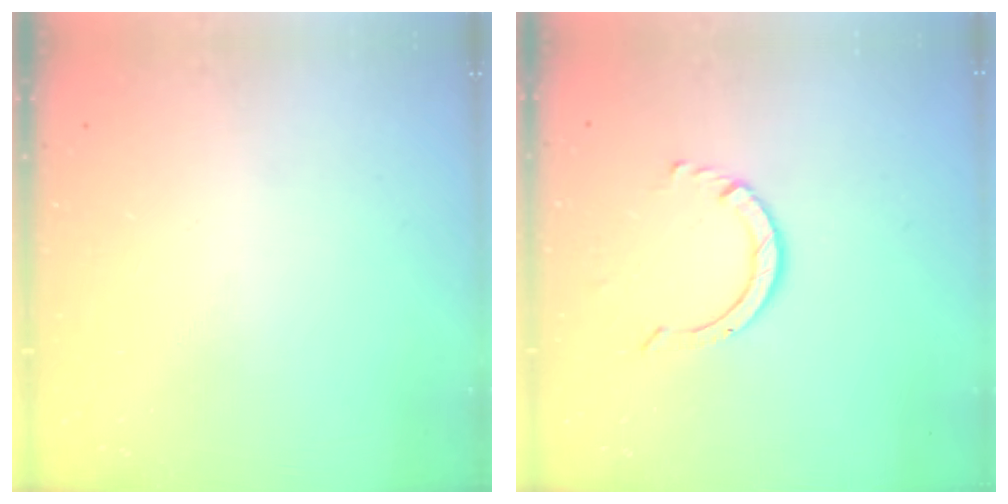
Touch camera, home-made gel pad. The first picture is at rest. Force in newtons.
{"total": 3.3, "press": 3.2, "slide": 0.4}